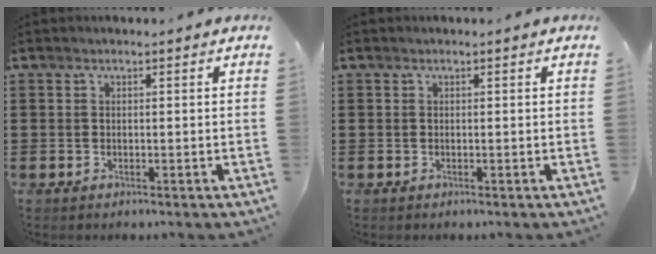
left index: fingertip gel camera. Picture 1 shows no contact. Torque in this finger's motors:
{"motor_torque": [-0.03, -0.01, 0.00, 0.00]}